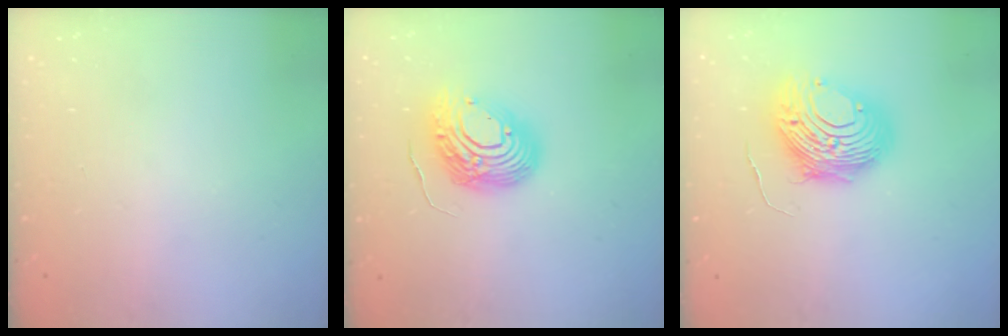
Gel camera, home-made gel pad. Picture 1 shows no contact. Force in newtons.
{"total": 12.2, "press": 12.0, "slide": 2.4}
{"total": 13.0, "press": 12.9, "slide": 1.4}